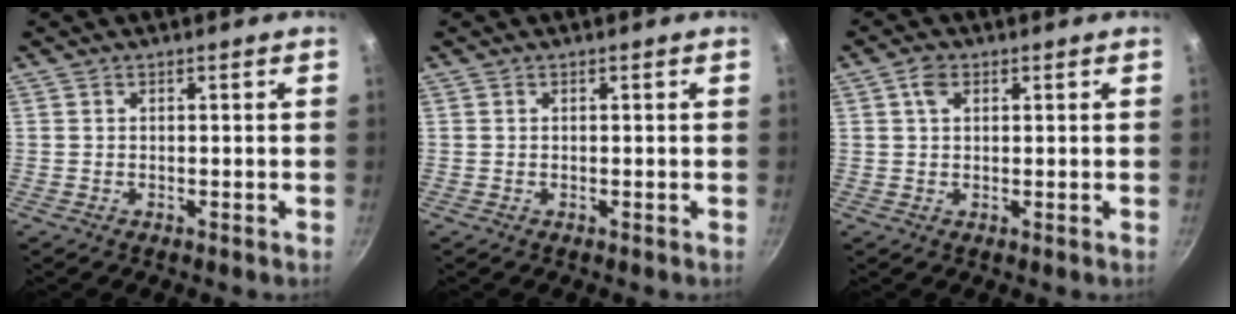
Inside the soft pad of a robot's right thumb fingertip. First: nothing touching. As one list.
[{"total": 0.0}, {"total": 2.8, "force": [1.2, 1.8, 1.7], "torque": [-0.026, -0.002, 0.019]}]